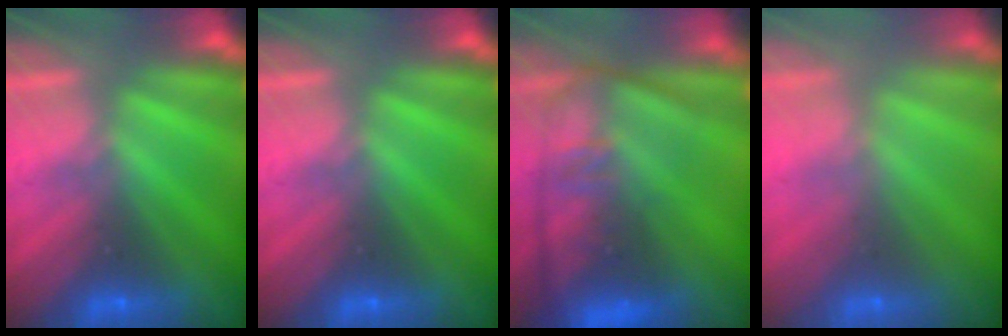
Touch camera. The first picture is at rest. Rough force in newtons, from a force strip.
{"total": 0.0}
{"total": 8.0}
{"total": 2.7}